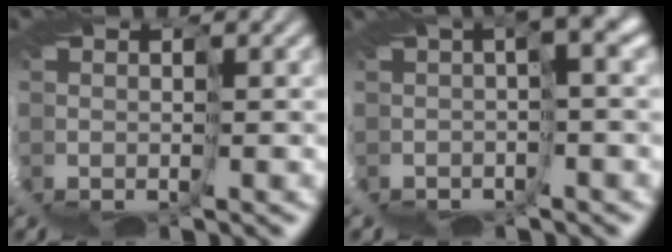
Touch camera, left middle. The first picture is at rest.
{"total": 3.2, "force": [0.2, -3.1, 0.5], "torque": [-0.023, -0.002, -0.004]}